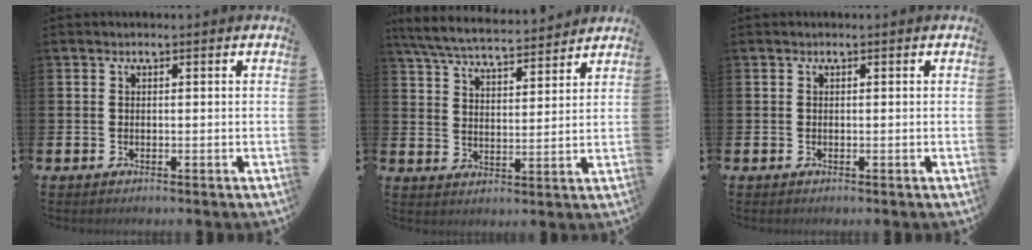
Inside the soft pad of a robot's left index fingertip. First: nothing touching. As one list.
[{"total": 6.4, "force": [6.1, 0.8, 1.6], "torque": [-0.059, -0.036, 0.108]}, {"total": 0.0}]